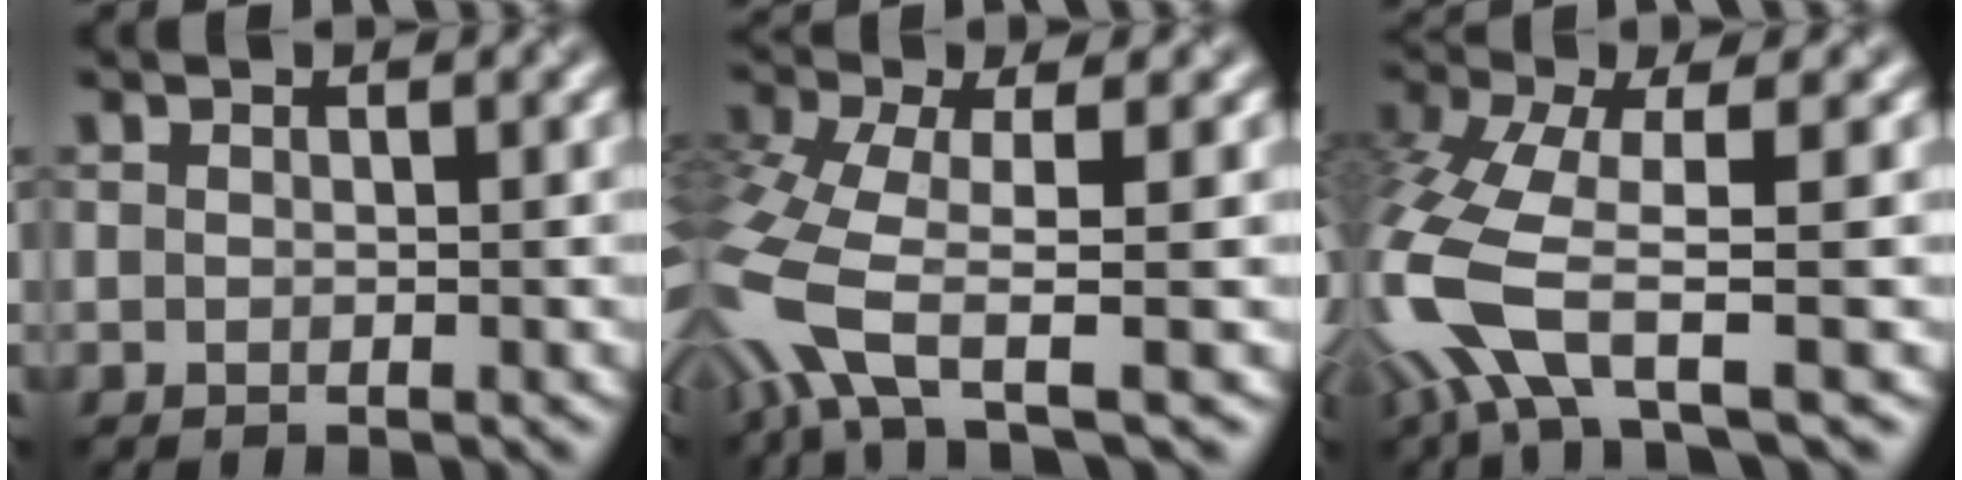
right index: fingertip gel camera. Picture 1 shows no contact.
{"total": 7.7, "force": [-3.6, 2.7, 6.2], "torque": [-0.159, -0.011, -0.079]}
{"total": 8.6, "force": [-3.5, 2.8, 7.3], "torque": [-0.189, -0.003, -0.081]}